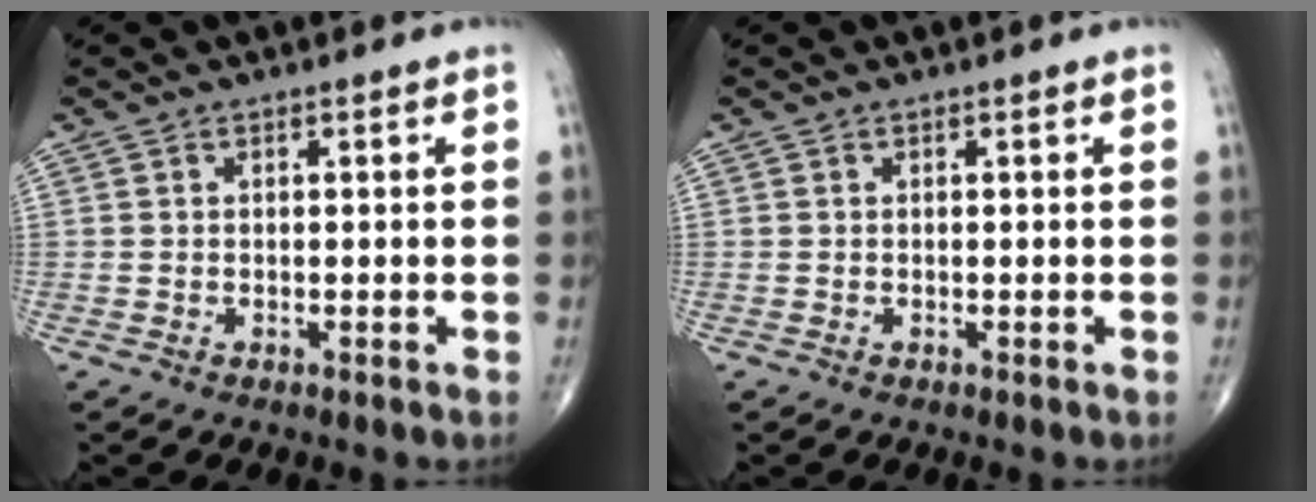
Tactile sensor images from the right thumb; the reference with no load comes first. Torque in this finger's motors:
{"motor_torque": [-0.01, 0.01, -0.10, -0.10, 0.00]}